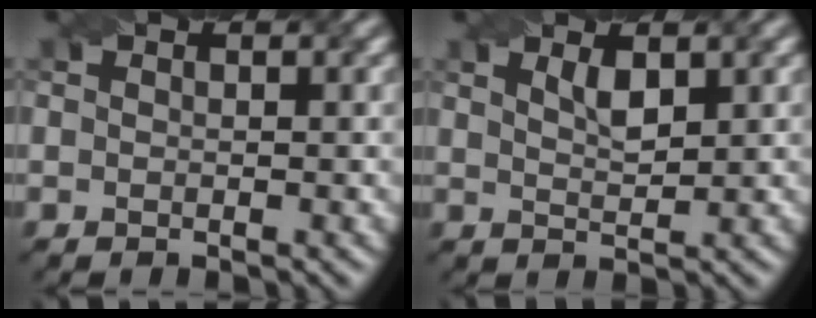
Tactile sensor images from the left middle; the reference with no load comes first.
{"total": 1.9, "force": [1.2, 0.6, 1.4], "torque": [-0.025, -0.001, 0.024]}